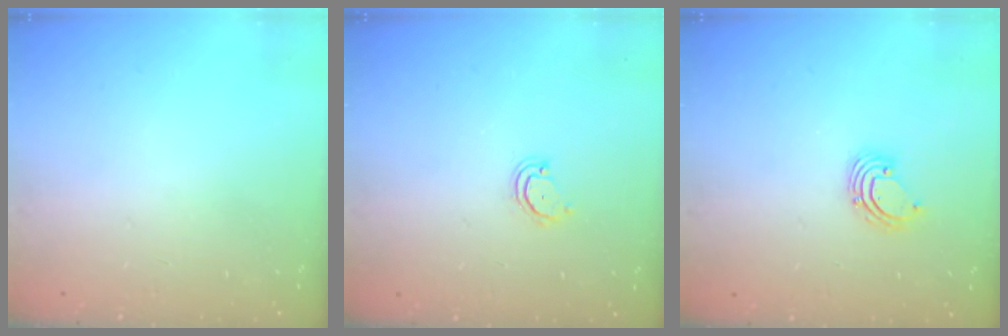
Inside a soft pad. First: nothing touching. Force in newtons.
{"total": 3.3, "press": 3.3, "slide": 0.3}
{"total": 2.2, "press": 2.2, "slide": 0.2}